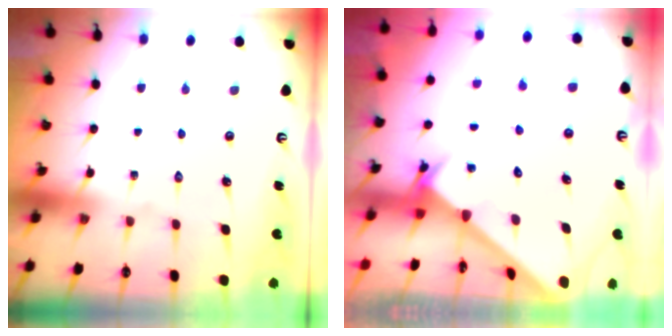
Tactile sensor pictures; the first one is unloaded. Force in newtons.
{"total": 2.6, "press": 2.6, "slide": 0.2}